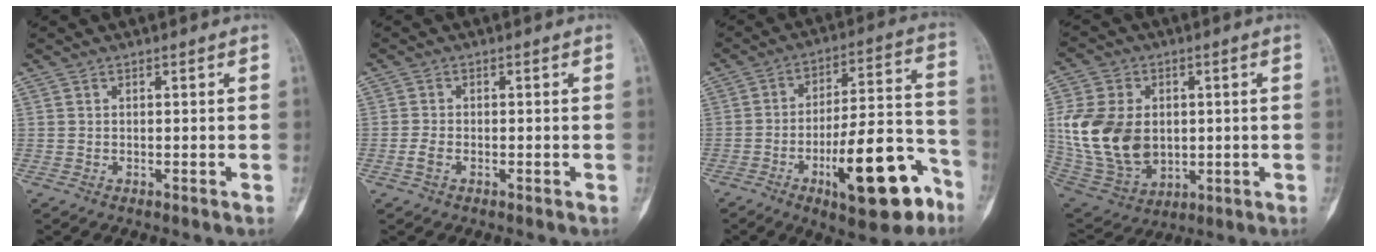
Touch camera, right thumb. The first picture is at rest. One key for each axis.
{"total": 2.0, "fx": -0.8, "fy": 1.2, "fz": 1.3, "tx": -0.033, "ty": 0.003, "tz": -0.017}
{"total": 20.2, "fx": -9.6, "fy": 6.9, "fz": 16.3, "tx": -0.228, "ty": 0.066, "tz": -0.136}
{"total": 18.6, "fx": 1.1, "fy": 13.4, "fz": 12.8, "tx": -0.240, "ty": -0.008, "tz": 0.042}